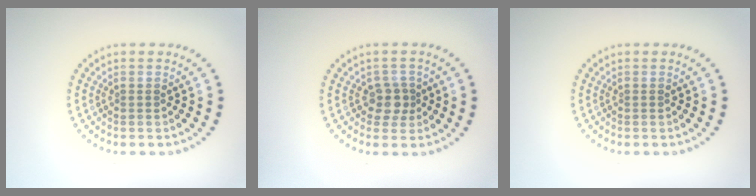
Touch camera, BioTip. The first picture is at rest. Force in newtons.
{"total": 2.0, "press": 1.7, "slide": 1.0}
{"total": 0.0}